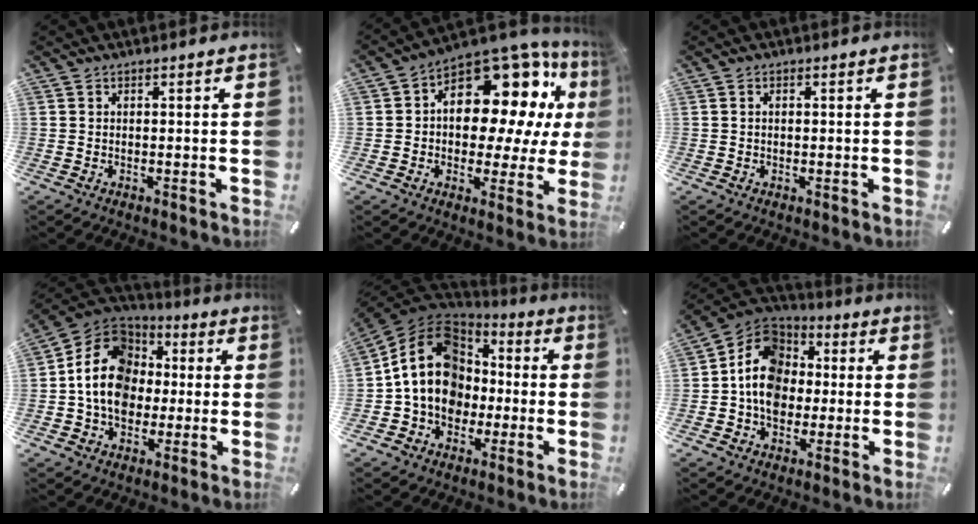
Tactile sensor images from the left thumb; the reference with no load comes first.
{"total": 16.7, "force": [6.4, 10.4, 11.4], "torque": [-0.162, -0.063, 0.106]}
{"total": 0.8, "force": [0.0, 0.4, 0.6], "torque": [-0.012, 0.003, -0.001]}
{"total": 15.0, "force": [-0.9, 12.8, 7.8], "torque": [-0.177, 0.019, -0.017]}
{"total": 16.4, "force": [-0.9, 14.2, 8.1], "torque": [-0.166, 0.017, -0.013]}
{"total": 12.8, "force": [-1.1, 10.9, 6.6], "torque": [-0.142, 0.018, -0.022]}